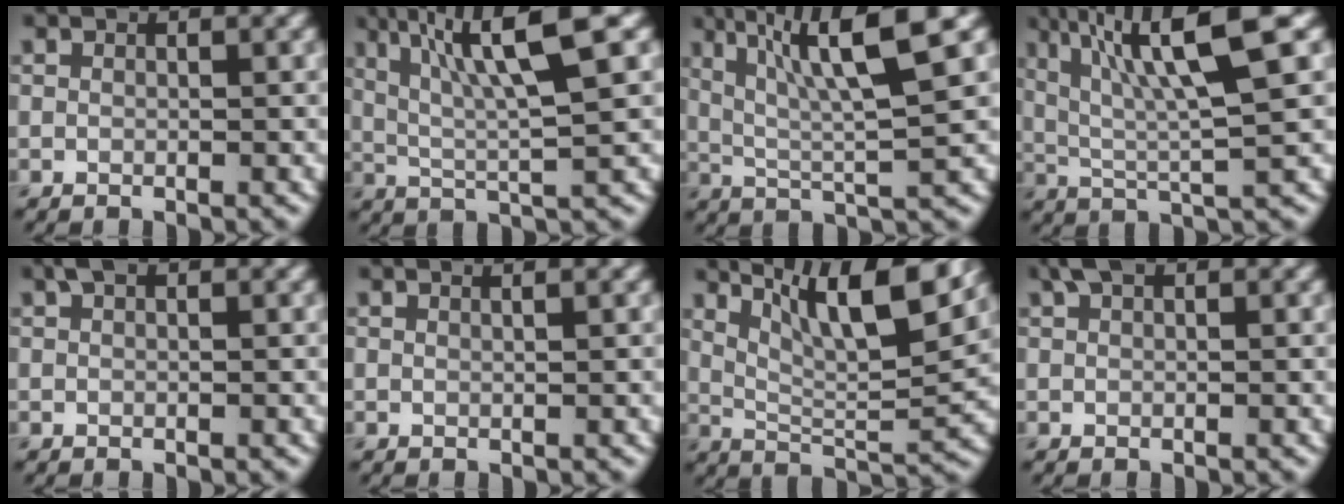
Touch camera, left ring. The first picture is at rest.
{"total": 8.6, "force": [3.3, 1.2, 7.8], "torque": [-0.130, 0.013, 0.060]}
{"total": 9.1, "force": [3.6, 1.4, 8.2], "torque": [-0.134, 0.011, 0.067]}
{"total": 9.8, "force": [3.7, 1.6, 9.0], "torque": [-0.139, 0.012, 0.065]}
{"total": 0.9, "force": [0.5, 0.4, 0.7], "torque": [-0.014, 0.007, 0.010]}
{"total": 1.8, "force": [1.1, 0.8, 1.2], "torque": [-0.001, 0.001, -0.006]}
{"total": 9.9, "force": [5.8, 2.3, 7.7], "torque": [-0.119, 0.005, 0.097]}
{"total": 1.5, "force": [1.0, 0.6, 0.9], "torque": [-0.019, 0.007, 0.019]}